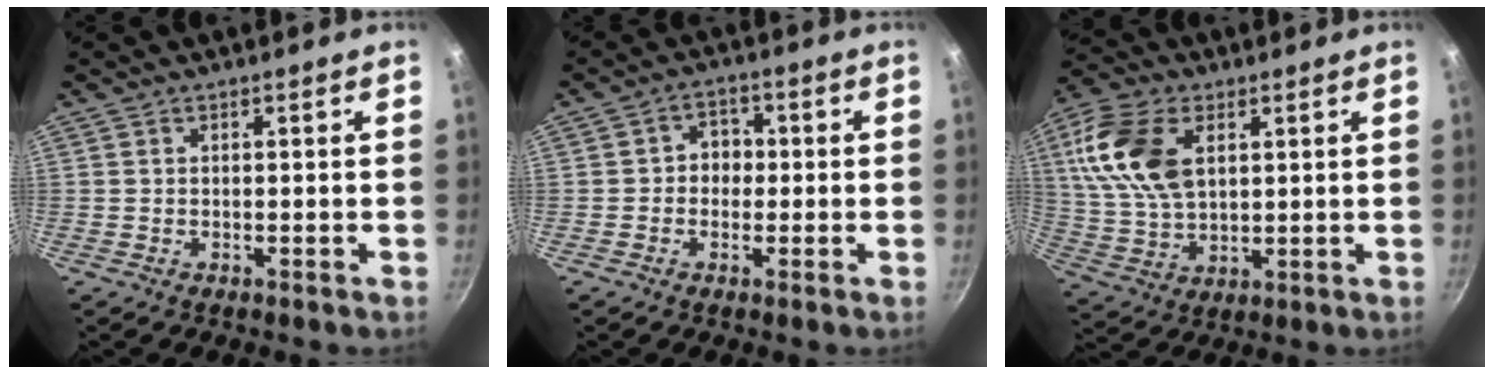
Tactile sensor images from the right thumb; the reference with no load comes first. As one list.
[{"total": 4.1, "force": [-0.4, 3.6, 1.9], "torque": [0.003, 0.011, -0.012]}, {"total": 15.4, "force": [4.6, 9.4, 11.2], "torque": [-0.206, -0.007, 0.092]}]